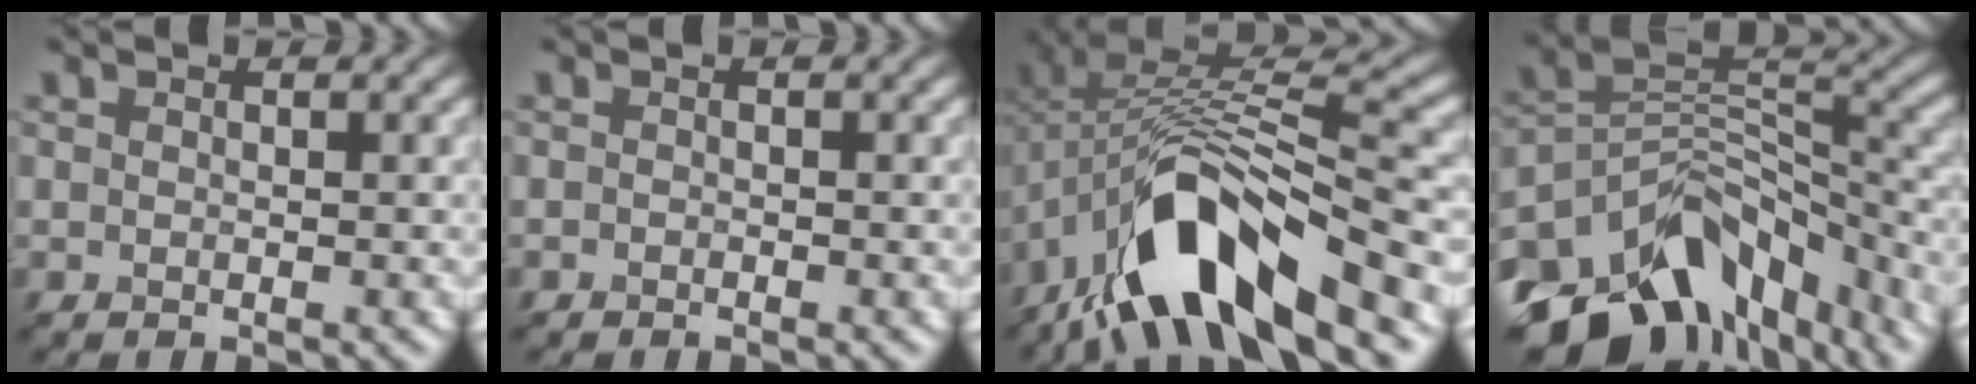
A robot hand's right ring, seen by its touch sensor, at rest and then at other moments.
{"total": 0.0}
{"total": 11.8, "force": [-5.8, 4.2, 9.3], "torque": [-0.157, 0.016, -0.112]}
{"total": 13.1, "force": [-9.0, 7.4, 6.1], "torque": [-0.119, 0.007, -0.144]}